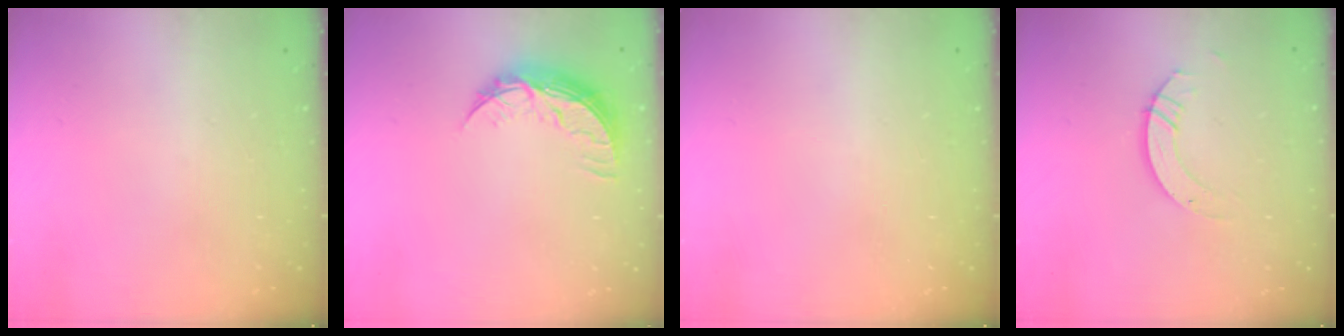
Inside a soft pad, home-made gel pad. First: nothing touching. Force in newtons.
{"total": 9.0, "press": 9.0, "slide": 0.5}
{"total": 0.0}
{"total": 4.4, "press": 4.4, "slide": 0.0}